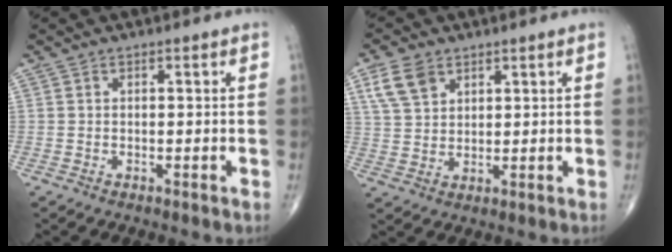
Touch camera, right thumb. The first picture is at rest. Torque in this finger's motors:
{"motor_torque": [-0.03, 0.07, 0.06, 0.02, 0.03]}